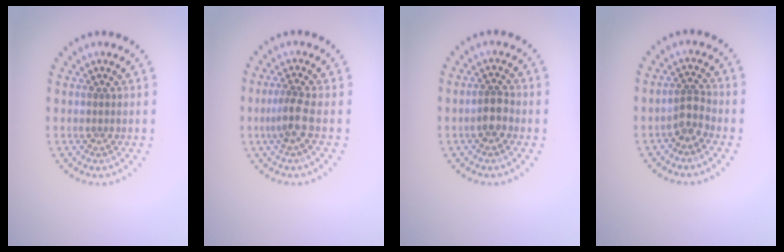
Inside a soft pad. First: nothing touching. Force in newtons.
{"total": 2.2, "press": 1.7, "slide": 1.4}
{"total": 1.9, "press": 1.8, "slide": 0.7}
{"total": 2.0, "press": 1.6, "slide": 1.2}